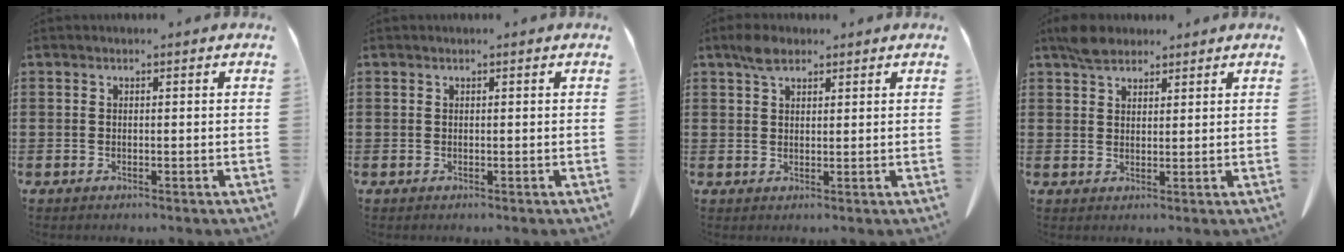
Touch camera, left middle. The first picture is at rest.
{"total": 0.0}
{"total": 3.2, "force": [2.3, 1.4, 1.7], "torque": [-0.039, 0.005, 0.042]}
{"total": 3.5, "force": [2.9, 1.5, 1.3], "torque": [-0.032, 0.007, 0.056]}